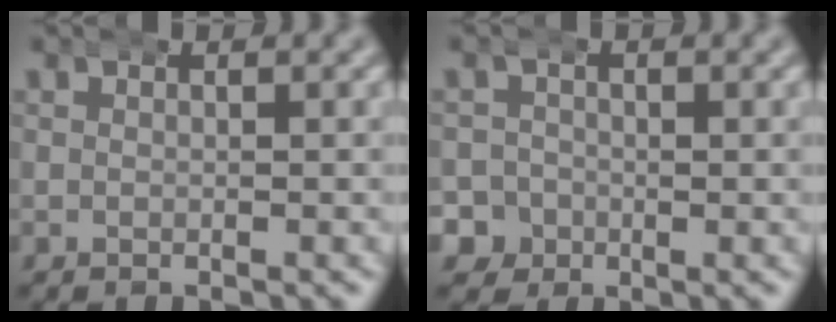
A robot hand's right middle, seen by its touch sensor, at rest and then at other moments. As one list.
[{"total": 4.4, "force": [-1.7, 4.0, 0.9], "torque": [-0.034, -0.018, -0.033]}]